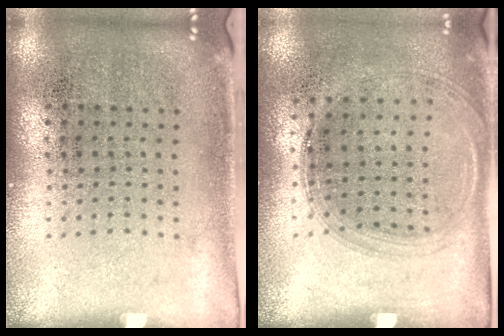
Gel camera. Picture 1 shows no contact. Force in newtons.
{"total": 1.3, "press": 1.2, "slide": 0.5}